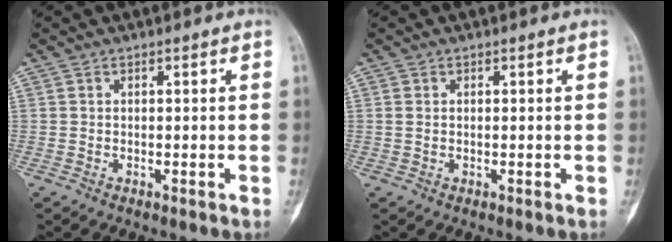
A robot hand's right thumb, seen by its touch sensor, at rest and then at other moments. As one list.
[{"total": 0.7, "force": [0.1, 0.6, 0.5], "torque": [-0.011, 0.001, 0.004]}]